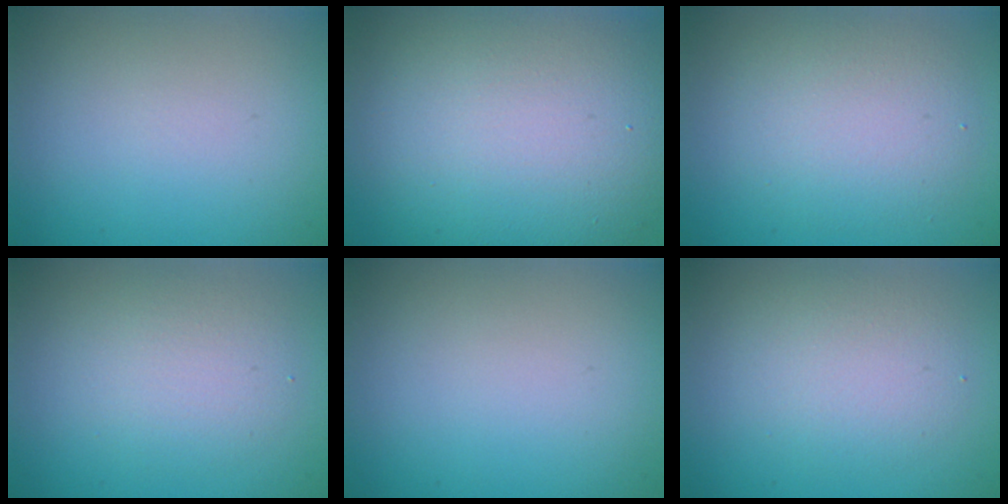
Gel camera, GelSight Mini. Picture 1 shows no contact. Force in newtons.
{"total": 12.4, "press": 12.3, "slide": 0.7}
{"total": 4.3, "press": 4.3, "slide": 0.2}
{"total": 2.9, "press": 2.9, "slide": 0.2}
{"total": 0.0}
{"total": 3.2, "press": 3.2, "slide": 0.1}